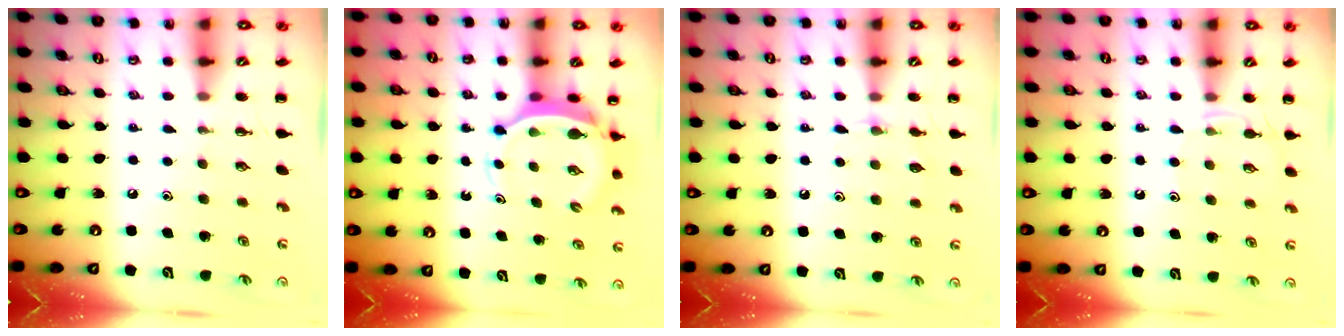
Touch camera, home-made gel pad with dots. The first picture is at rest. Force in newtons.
{"total": 6.4, "press": 6.4, "slide": 0.6}
{"total": 5.5, "press": 5.2, "slide": 1.7}
{"total": 5.4, "press": 5.2, "slide": 1.4}